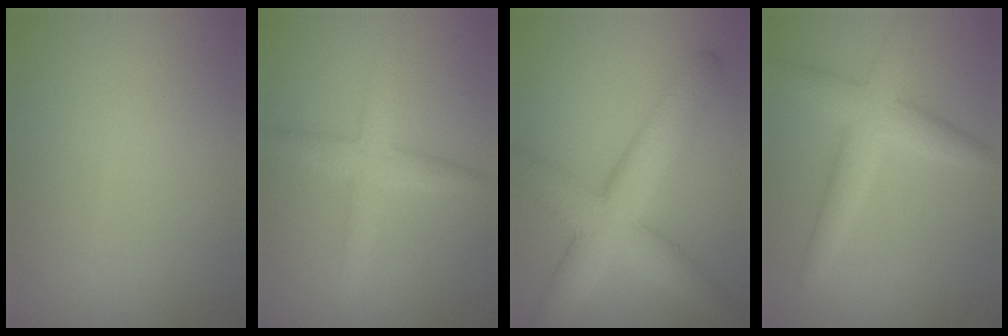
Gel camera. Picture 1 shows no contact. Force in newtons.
{"total": 3.2, "press": 3.2, "slide": 0.2}
{"total": 7.7, "press": 7.7, "slide": 0.3}
{"total": 4.0, "press": 4.0, "slide": 0.1}